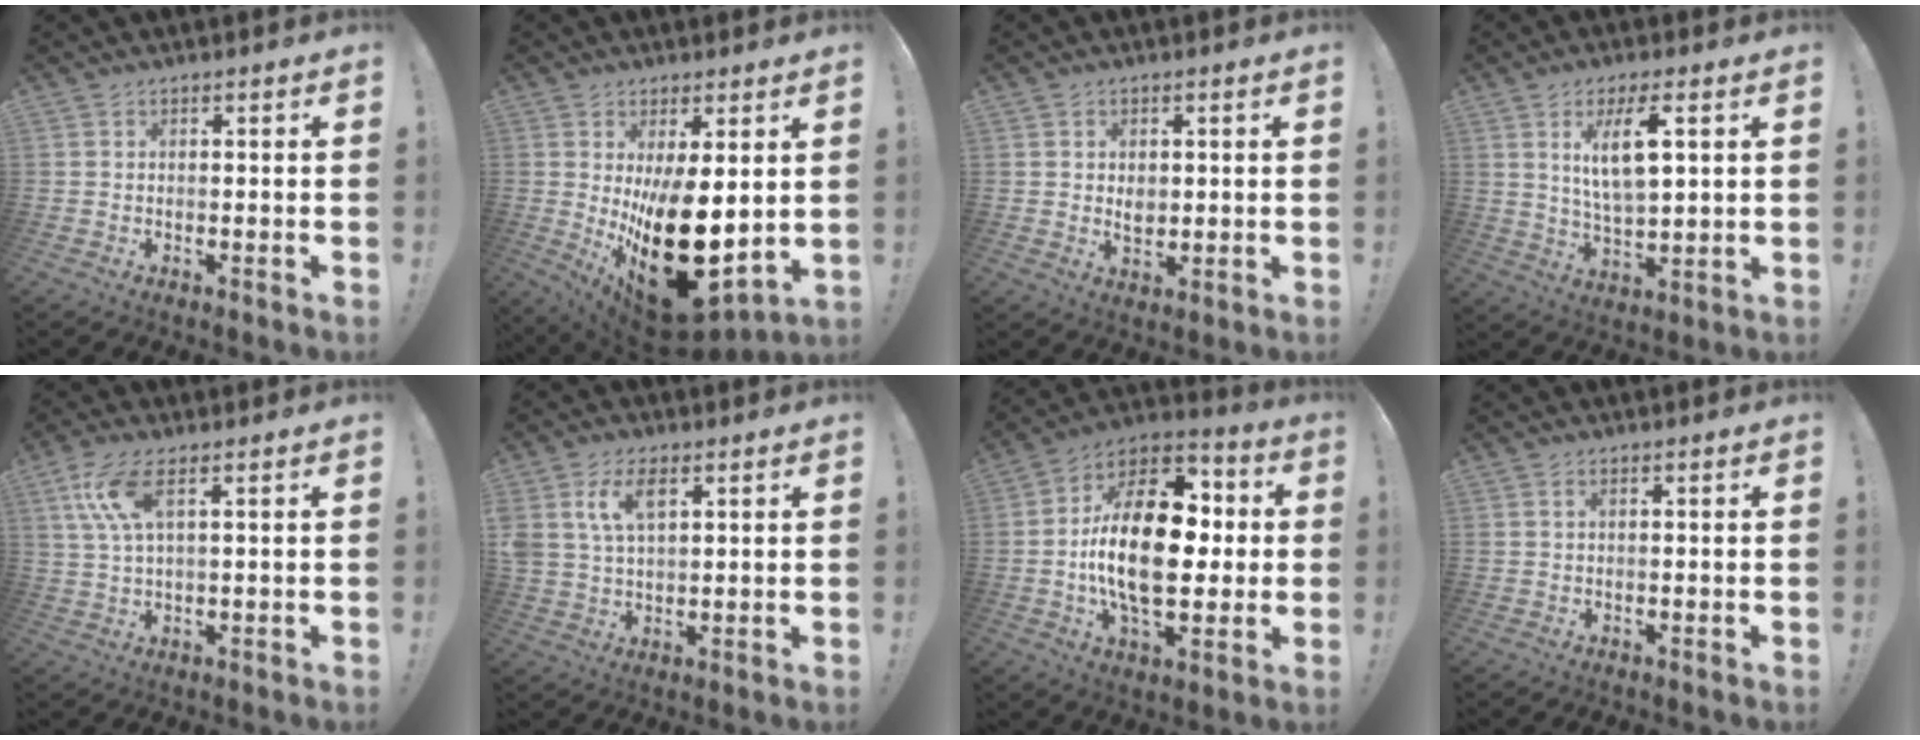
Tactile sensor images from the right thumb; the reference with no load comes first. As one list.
[{"total": 22.4, "force": [-1.3, 11.0, 19.5], "torque": [-0.294, -0.027, 0.008]}, {"total": 4.2, "force": [1.1, 3.5, 2.1], "torque": [-0.021, -0.005, 0.017]}, {"total": 10.6, "force": [4.0, 3.5, 9.2], "torque": [-0.167, -0.011, 0.063]}, {"total": 8.9, "force": [3.7, 2.7, 7.6], "torque": [-0.151, -0.007, 0.072]}, {"total": 8.9, "force": [3.8, 5.0, 6.3], "torque": [-0.128, -0.004, 0.068]}, {"total": 24.8, "force": [-0.6, 13.6, 20.7], "torque": [-0.368, 0.008, -0.011]}, {"total": 0.7, "force": [0.2, 0.2, 0.6], "torque": [-0.013, 0.003, 0.004]}]